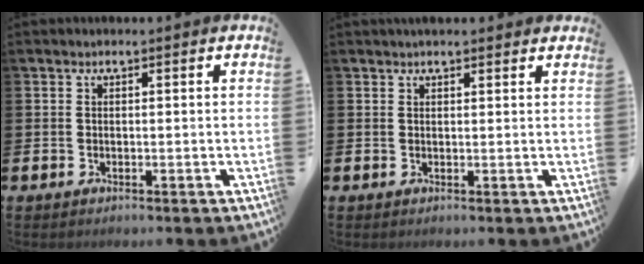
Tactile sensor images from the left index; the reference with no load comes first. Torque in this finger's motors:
{"motor_torque": [1.05, -1.09, 0.71, 0.13]}